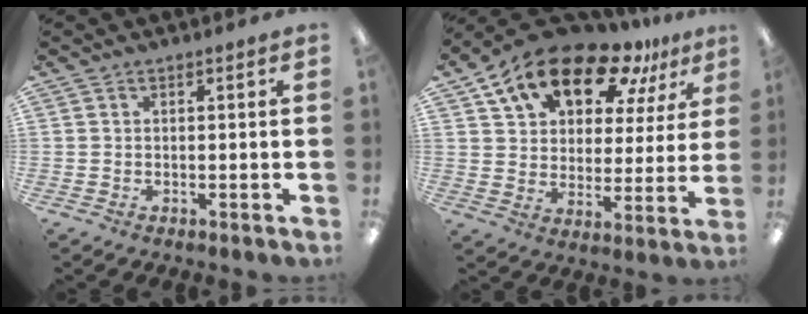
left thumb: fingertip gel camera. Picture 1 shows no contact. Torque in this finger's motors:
{"motor_torque": [1.02, 2.26, 1.39, -1.38, 0.33]}